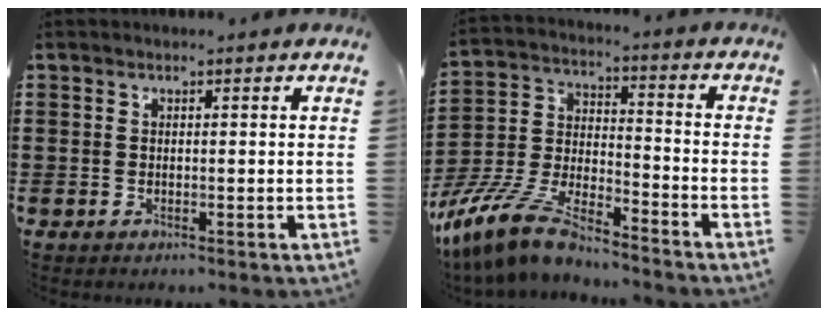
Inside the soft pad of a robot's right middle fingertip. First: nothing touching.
{"total": 11.4, "force": [-9.9, 2.2, 5.2], "torque": [-0.120, 0.015, -0.200]}